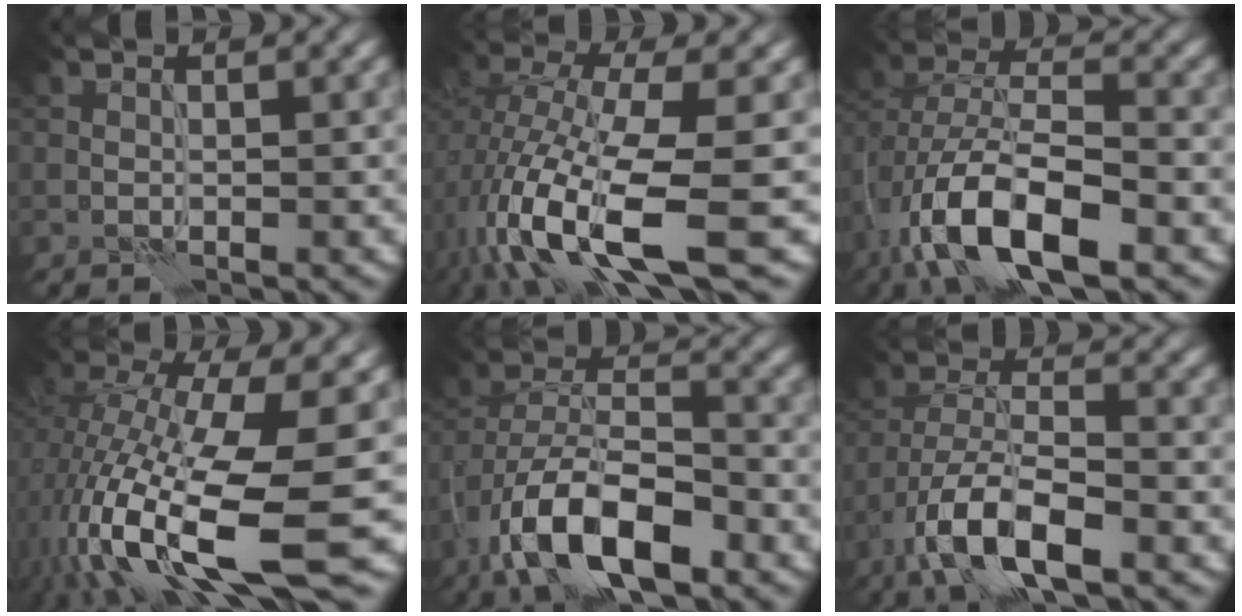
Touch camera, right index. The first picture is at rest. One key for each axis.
{"total": 12.0, "fx": -4.0, "fy": 4.6, "fz": 10.4, "tx": -0.218, "ty": -0.015, "tz": -0.072}
{"total": 10.9, "fx": -5.1, "fy": 5.0, "fz": 8.3, "tx": -0.166, "ty": 0.000, "tz": -0.094}
{"total": 13.4, "fx": -3.4, "fy": 4.6, "fz": 12.1, "tx": -0.245, "ty": -0.010, "tz": -0.058}
{"total": 11.1, "fx": -6.2, "fy": 4.8, "fz": 7.9, "tx": -0.146, "ty": 0.000, "tz": -0.115}
{"total": 8.7, "fx": -4.9, "fy": 3.3, "fz": 6.4, "tx": -0.122, "ty": 0.000, "tz": -0.095}